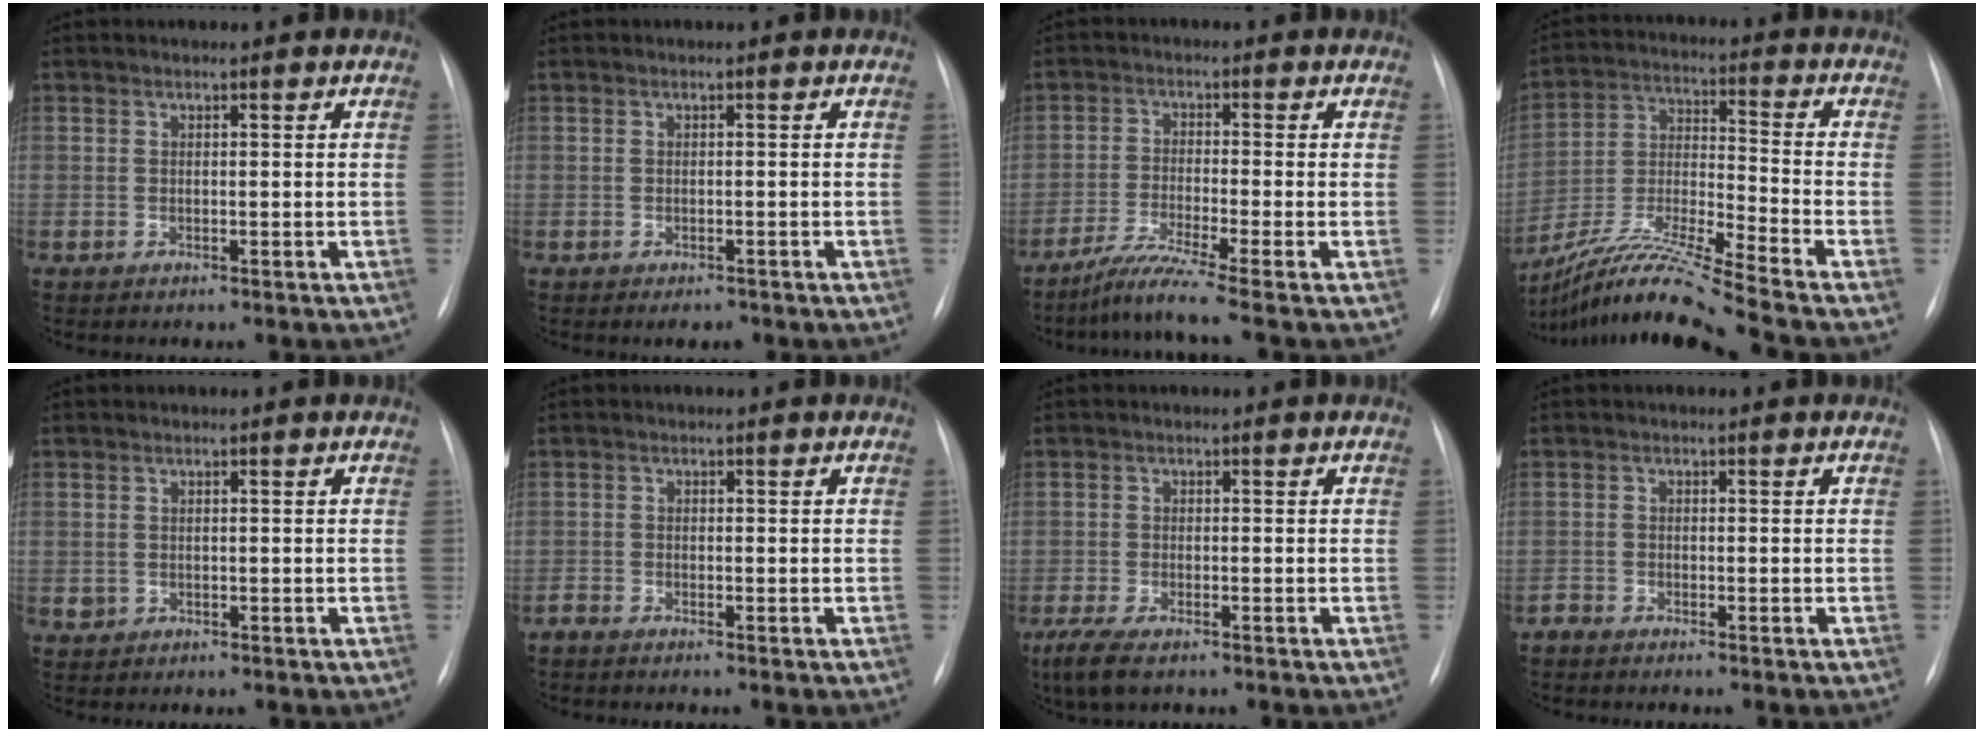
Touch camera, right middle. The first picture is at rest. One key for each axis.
{"total": 1.4, "fx": -1.1, "fy": 0.6, "fz": 0.8, "tx": -0.011, "ty": -0.002, "tz": -0.008}
{"total": 6.5, "fx": -5.1, "fy": -2.1, "fz": 3.4, "tx": -0.068, "ty": -0.035, "tz": -0.098}
{"total": 17.5, "fx": -14.9, "fy": -2.4, "fz": 8.9, "tx": -0.189, "ty": -0.021, "tz": -0.273}
{"total": 0.8, "fx": -0.1, "fy": 0.8, "fz": 0.1, "tx": -0.001, "ty": 0.002, "tz": 0.000}
{"total": 0.9, "fx": -0.9, "fy": 0.0, "fz": 0.3, "tx": -0.010, "ty": -0.003, "tz": -0.017}
{"total": 5.4, "fx": -3.8, "fy": 1.5, "fz": 3.6, "tx": -0.073, "ty": -0.015, "tz": -0.059}
{"total": 1.1, "fx": -1.1, "fy": 0.0, "fz": 0.0, "tx": -0.001, "ty": -0.005, "tz": -0.021}